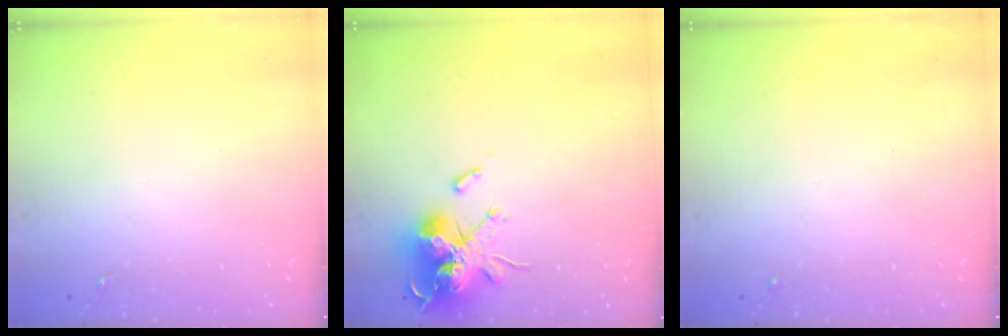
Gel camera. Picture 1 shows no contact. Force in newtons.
{"total": 18.5, "press": 18.5, "slide": 0.1}
{"total": 0.0}